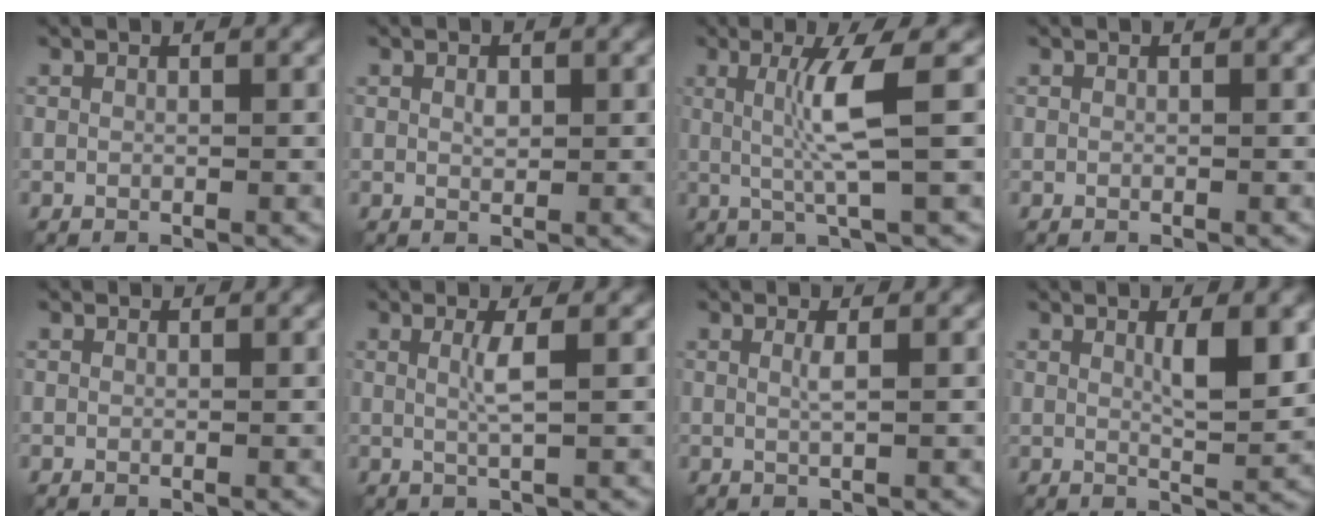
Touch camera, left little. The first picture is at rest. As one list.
[{"total": 0.9, "force": [0.0, 0.5, 0.7], "torque": [-0.014, -0.002, 0.002]}, {"total": 4.6, "force": [0.2, 0.2, 4.6], "torque": [-0.095, -0.001, 0.009]}, {"total": 0.0}, {"total": 0.8, "force": [0.8, 0.1, 0.1], "torque": [-0.008, 0.001, 0.007]}, {"total": 2.1, "force": [0.1, 0.2, 2.1], "torque": [-0.040, -0.003, 0.000]}, {"total": 1.0, "force": [0.0, 0.1, 1.0], "torque": [-0.019, -0.001, -0.004]}, {"total": 3.9, "force": [1.1, 1.0, 3.6], "torque": [-0.062, -0.007, 0.017]}]